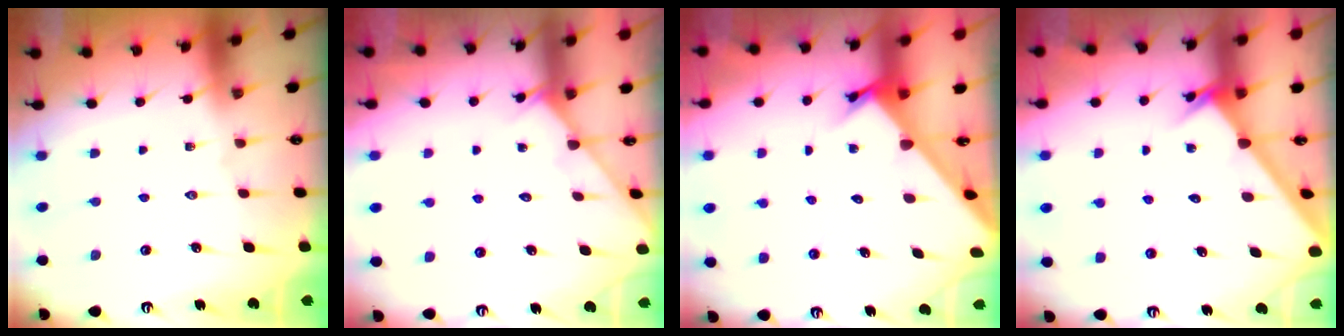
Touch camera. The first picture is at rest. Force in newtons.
{"total": 3.2, "press": 3.2, "slide": 0.3}
{"total": 2.1, "press": 2.1, "slide": 0.2}
{"total": 2.6, "press": 2.6, "slide": 0.1}